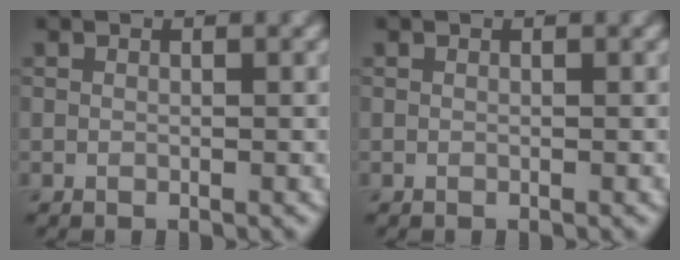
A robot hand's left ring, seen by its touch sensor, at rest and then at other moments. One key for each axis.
{"total": 0.0}